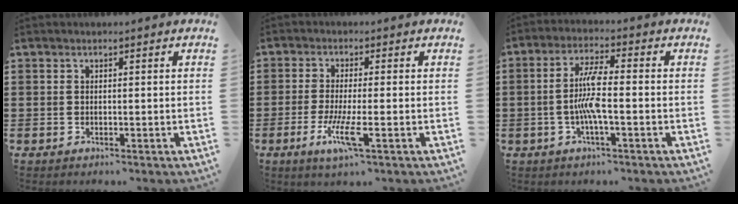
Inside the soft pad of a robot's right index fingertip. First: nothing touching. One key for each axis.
{"total": 6.0, "fx": -2.3, "fy": 0.5, "fz": 5.6, "tx": -0.119, "ty": -0.020, "tz": -0.046}
{"total": 6.5, "fx": -1.2, "fy": 1.3, "fz": 6.3, "tx": -0.133, "ty": -0.002, "tz": -0.029}